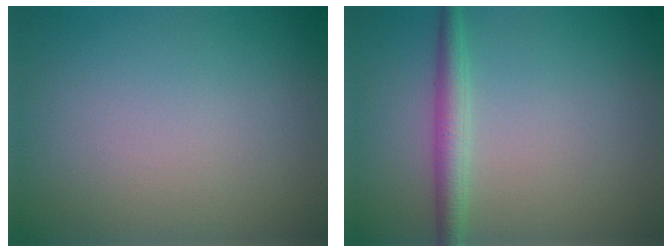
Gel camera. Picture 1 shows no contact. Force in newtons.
{"total": 2.4, "press": 2.4, "slide": 0.0}